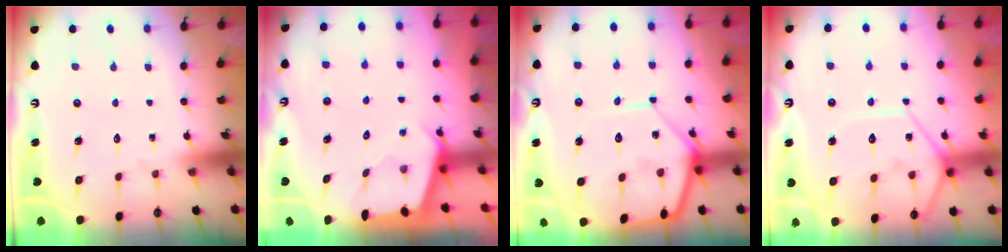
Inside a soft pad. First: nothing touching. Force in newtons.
{"total": 2.6, "press": 2.6, "slide": 0.3}
{"total": 13.5, "press": 13.4, "slide": 1.2}
{"total": 12.1, "press": 12.0, "slide": 1.4}